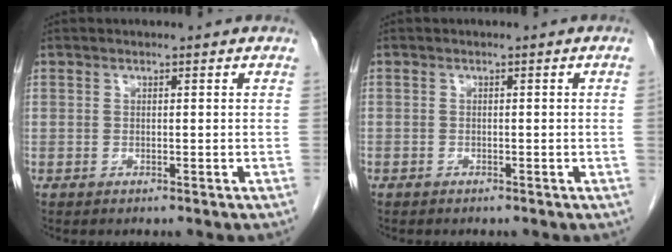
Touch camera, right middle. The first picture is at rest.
{"total": 0.6, "force": [-0.2, -0.3, 0.5], "torque": [0.001, 0.004, -0.006]}